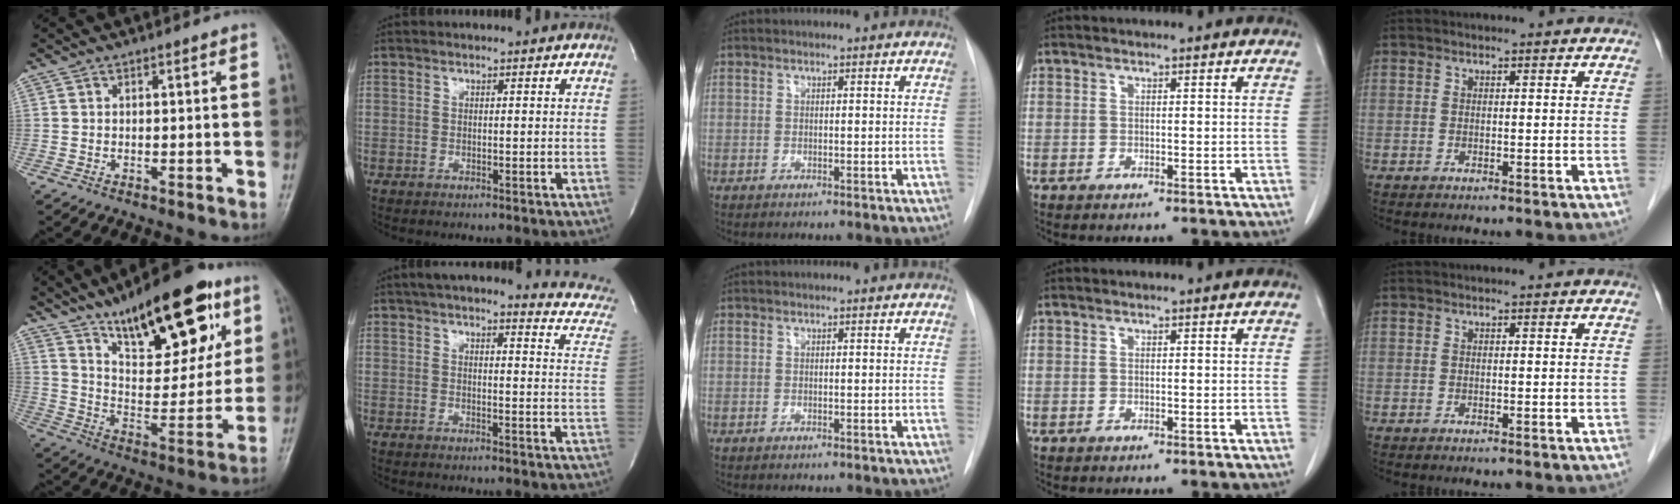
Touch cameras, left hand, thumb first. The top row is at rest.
{"thumb": {"total": 24.9, "force": [14.3, 9.8, 18.0], "torque": [-0.222, -0.050, 0.231]}, "index": {"total": 14.0, "force": [12.5, 2.0, 5.8], "torque": [-0.054, -0.034, 0.124]}}